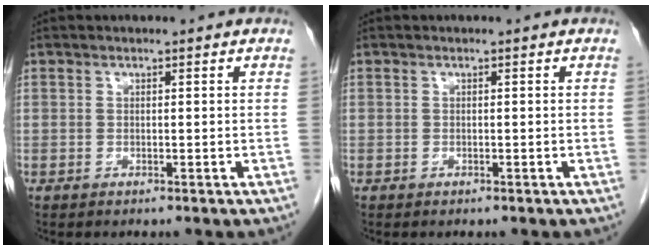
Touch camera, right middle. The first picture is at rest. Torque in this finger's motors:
{"motor_torque": [0.27, -0.42, -0.06, -0.06]}